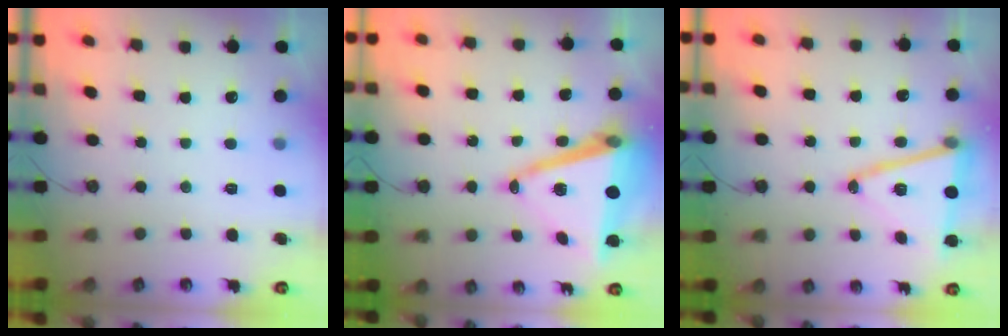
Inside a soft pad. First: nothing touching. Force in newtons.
{"total": 15.5, "press": 15.0, "slide": 4.0}
{"total": 15.9, "press": 15.5, "slide": 3.7}